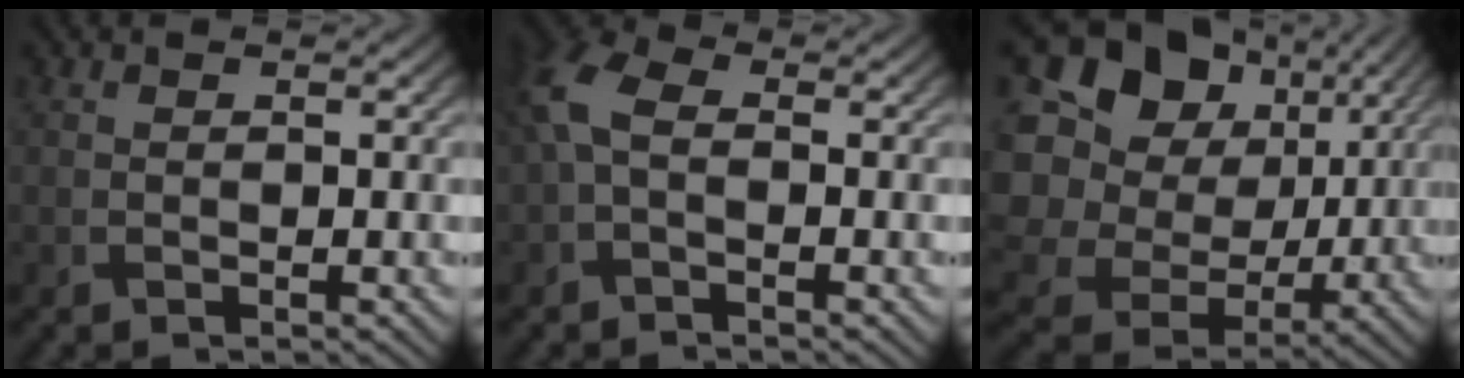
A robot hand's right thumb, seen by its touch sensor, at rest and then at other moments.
{"total": 5.0, "force": [-0.5, 2.9, 4.1], "torque": [-0.107, 0.011, -0.026]}
{"total": 20.8, "force": [3.2, 18.1, 9.8], "torque": [-0.290, 0.008, 0.061]}